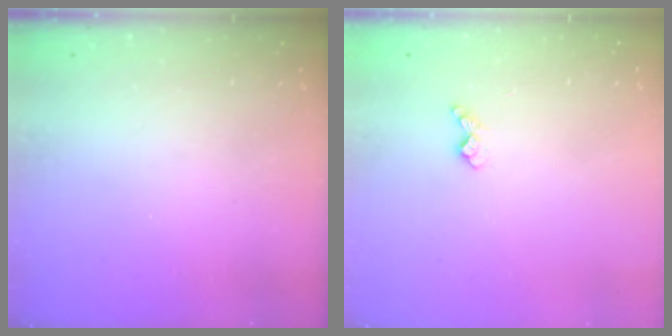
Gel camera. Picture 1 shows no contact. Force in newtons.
{"total": 4.4, "press": 4.4, "slide": 0.6}